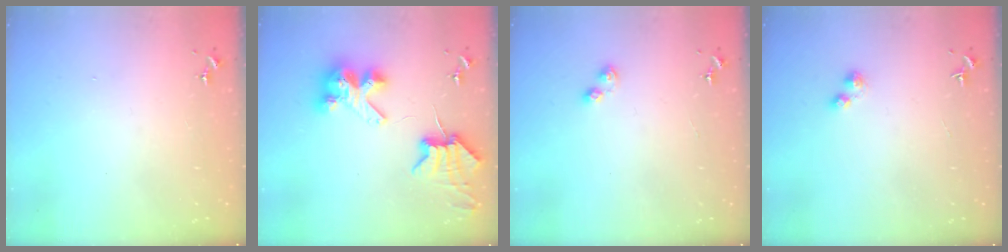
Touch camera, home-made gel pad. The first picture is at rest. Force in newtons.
{"total": 8.7, "press": 8.7, "slide": 1.2}
{"total": 4.1, "press": 4.0, "slide": 0.5}
{"total": 1.6, "press": 1.6, "slide": 0.2}